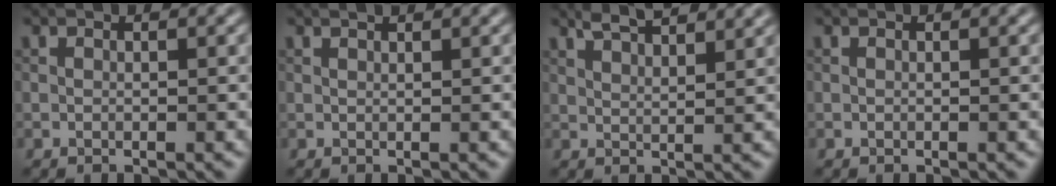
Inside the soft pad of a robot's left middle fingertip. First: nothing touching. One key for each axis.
{"total": 1.0, "fx": 0.8, "fy": 0.1, "fz": 0.5, "tx": -0.005, "ty": -0.002, "tz": 0.007}
{"total": 4.7, "fx": 3.7, "fy": 1.1, "fz": 2.6, "tx": -0.027, "ty": 0.018, "tz": 0.042}
{"total": 0.0}